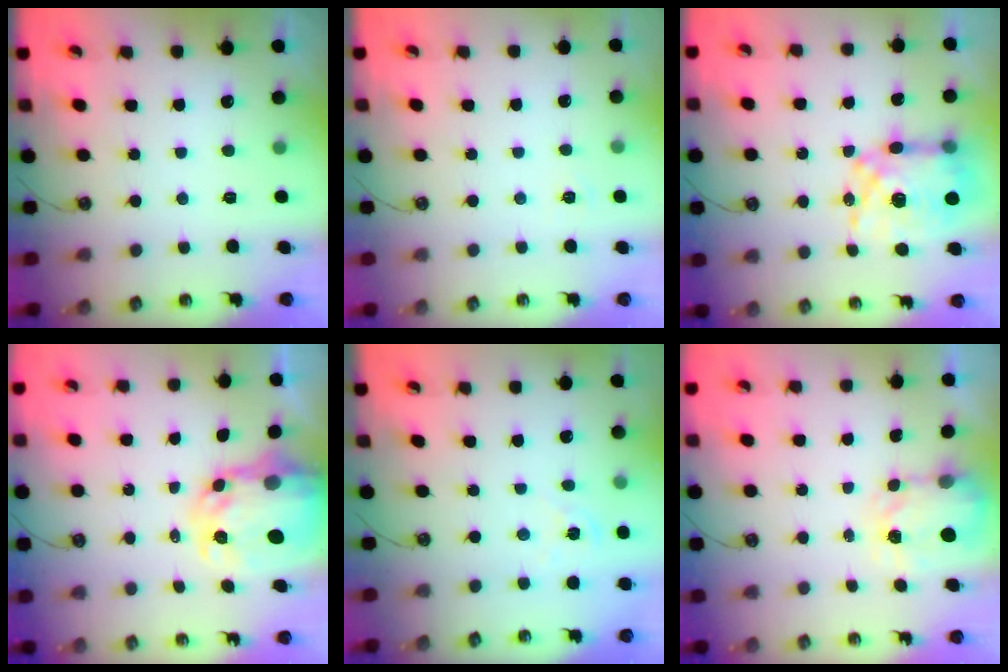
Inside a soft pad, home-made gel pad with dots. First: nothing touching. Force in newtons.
{"total": 2.1, "press": 2.1, "slide": 0.3}
{"total": 15.5, "press": 15.4, "slide": 1.3}
{"total": 8.6, "press": 8.5, "slide": 0.8}
{"total": 2.2, "press": 2.2, "slide": 0.3}
{"total": 3.4, "press": 3.4, "slide": 0.4}